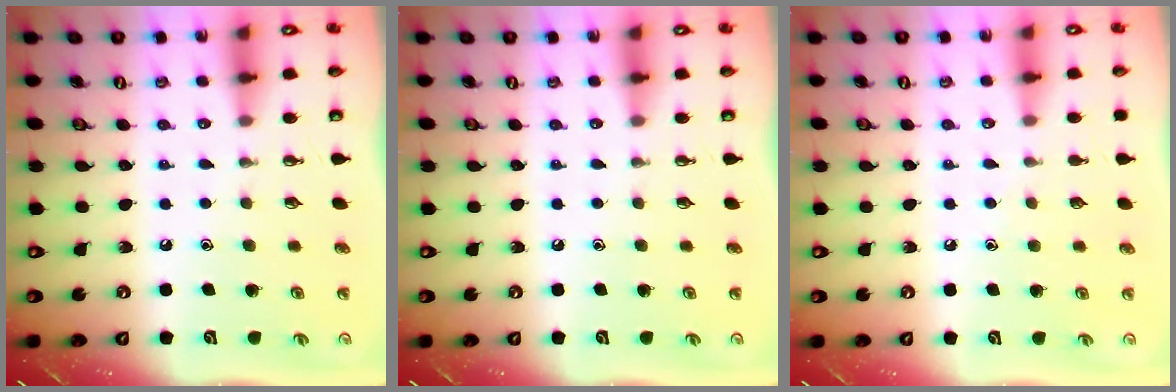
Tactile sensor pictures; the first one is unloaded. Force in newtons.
{"total": 0.0}
{"total": 3.8, "press": 3.8, "slide": 0.3}